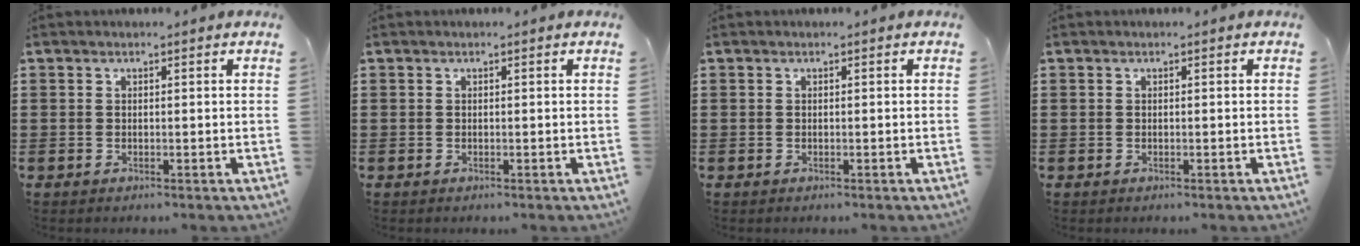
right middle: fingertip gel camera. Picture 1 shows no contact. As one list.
[{"total": 0.0}, {"total": 0.0}, {"total": 0.0}]